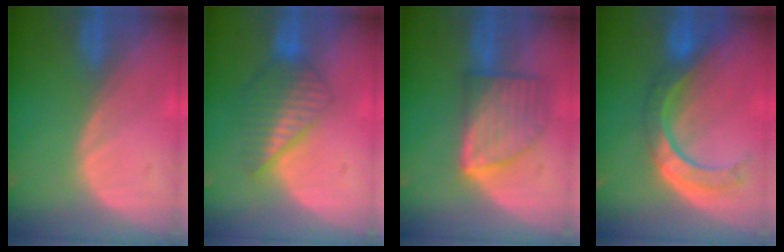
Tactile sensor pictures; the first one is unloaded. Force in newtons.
{"total": 6.6, "press": 6.0, "slide": 2.6}
{"total": 7.6, "press": 7.6, "slide": 0.3}
{"total": 8.5, "press": 7.2, "slide": 4.5}